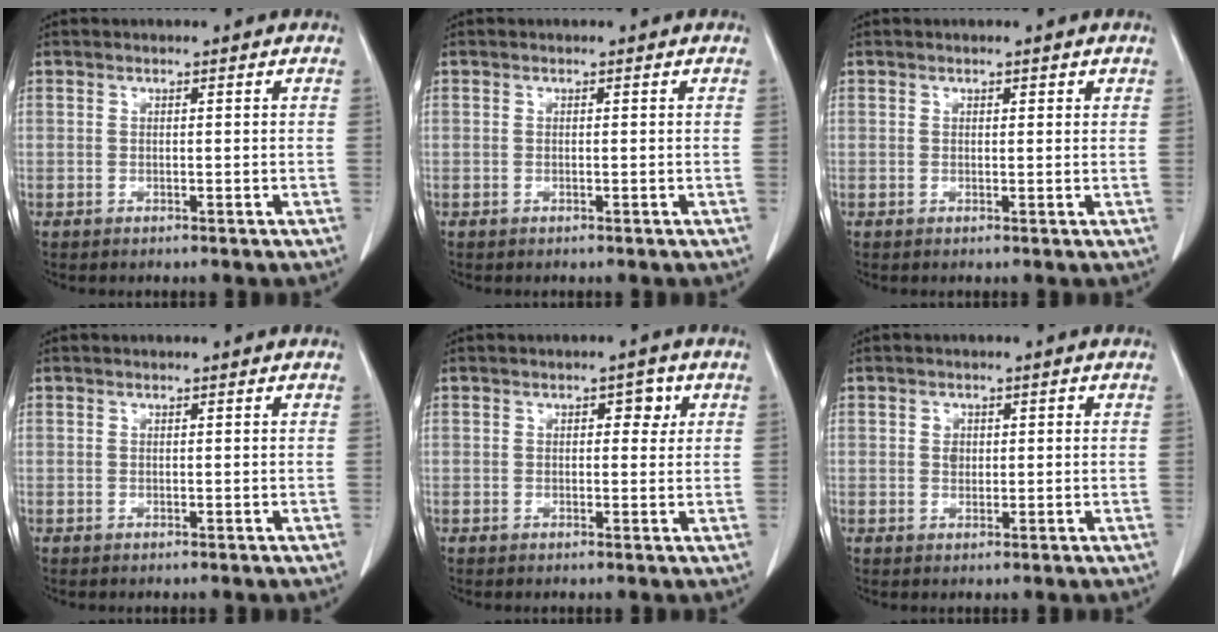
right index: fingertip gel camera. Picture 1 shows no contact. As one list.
[{"total": 0.0}, {"total": 0.8, "force": [0.6, 0.5, 0.4], "torque": [0.000, -0.003, 0.004]}, {"total": 0.0}, {"total": 2.5, "force": [0.8, 1.4, 1.9], "torque": [-0.020, 0.010, 0.008]}, {"total": 1.6, "force": [0.2, 1.4, 0.8], "torque": [-0.013, 0.001, 0.003]}]